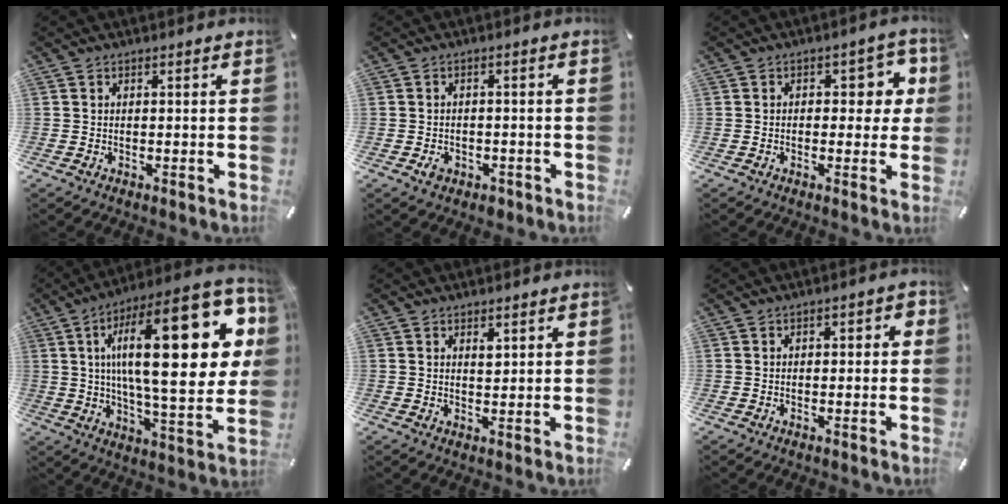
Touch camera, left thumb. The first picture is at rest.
{"total": 3.0, "force": [-1.3, 2.3, 1.5], "torque": [-0.025, 0.007, -0.023]}
{"total": 7.0, "force": [1.0, 4.1, 5.6], "torque": [-0.061, 0.001, 0.007]}
{"total": 32.7, "force": [8.4, 11.7, 29.4], "torque": [-0.481, -0.053, 0.129]}
{"total": 2.0, "force": [1.2, 1.2, 1.2], "torque": [-0.009, -0.006, 0.018]}
{"total": 1.8, "force": [-0.7, 1.1, 1.2], "torque": [-0.021, 0.008, -0.015]}